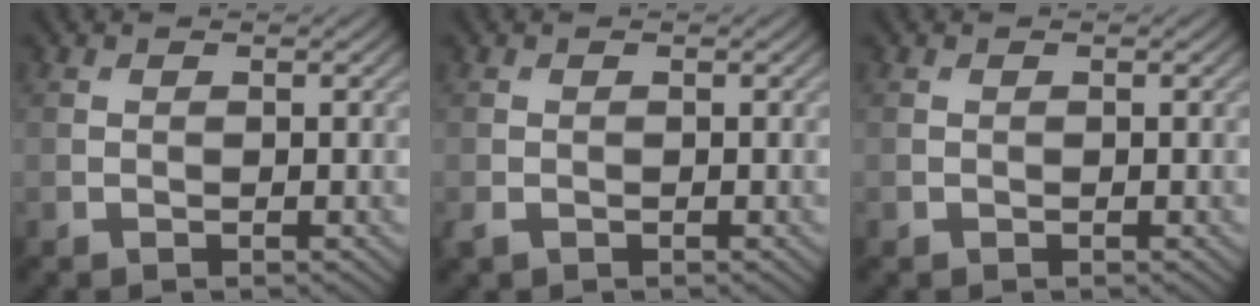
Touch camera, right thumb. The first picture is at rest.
{"total": 1.2, "force": [-0.7, 0.8, 0.6], "torque": [-0.016, -0.005, -0.015]}
{"total": 0.0}